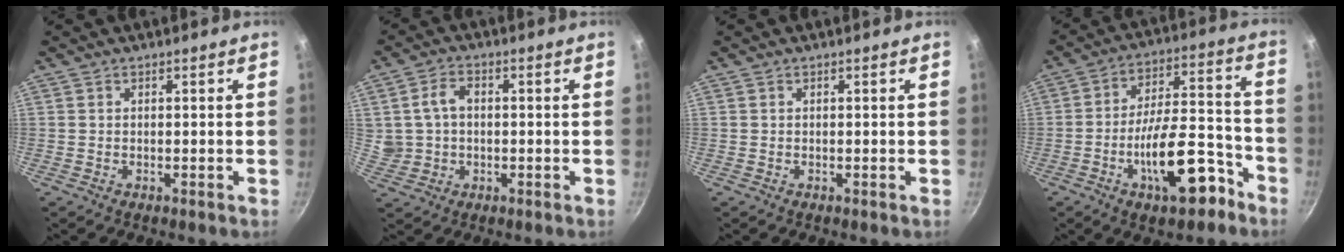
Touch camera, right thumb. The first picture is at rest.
{"total": 6.7, "force": [0.6, 5.4, 4.0], "torque": [-0.055, 0.011, 0.016]}
{"total": 0.0}
{"total": 16.6, "force": [-8.1, 6.6, 12.8], "torque": [-0.171, 0.067, -0.120]}